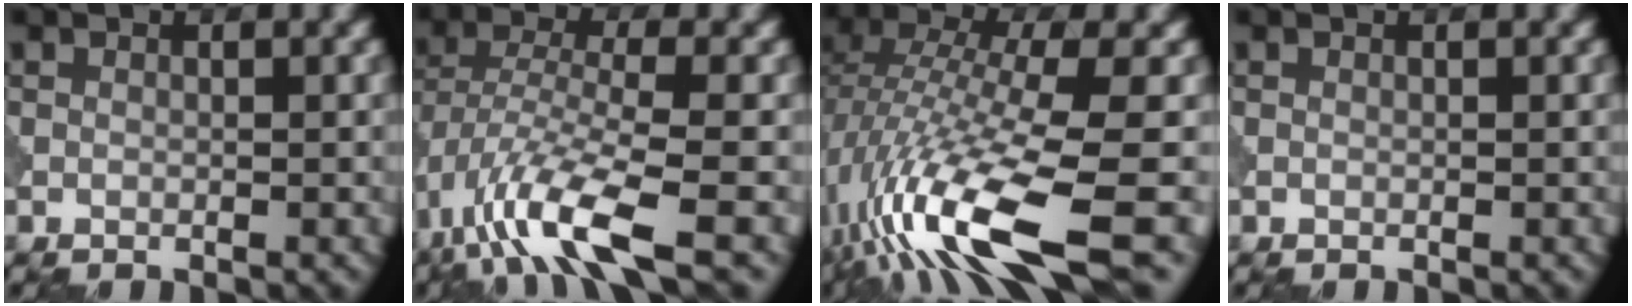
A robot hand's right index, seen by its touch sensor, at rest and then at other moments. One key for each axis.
{"total": 8.7, "fx": -4.9, "fy": 2.3, "fz": 6.8, "tx": -0.131, "ty": 0.000, "tz": -0.100}
{"total": 14.1, "fx": -6.0, "fy": 3.8, "fz": 12.2, "tx": -0.246, "ty": -0.006, "tz": -0.099}
{"total": 0.0}